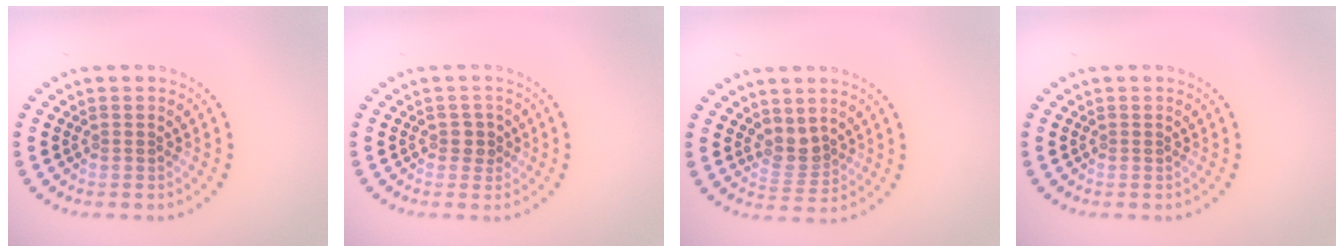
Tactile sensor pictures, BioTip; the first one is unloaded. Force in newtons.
{"total": 1.2, "press": 1.1, "slide": 0.6}
{"total": 2.2, "press": 1.8, "slide": 1.4}
{"total": 0.0}